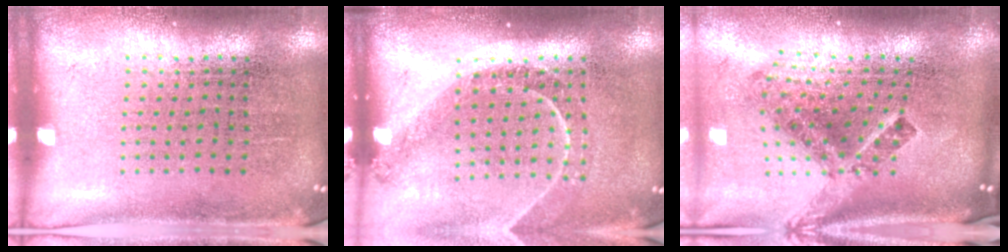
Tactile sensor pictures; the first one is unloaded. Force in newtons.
{"total": 1.2, "press": 1.2, "slide": 0.2}
{"total": 2.9, "press": 1.7, "slide": 2.4}